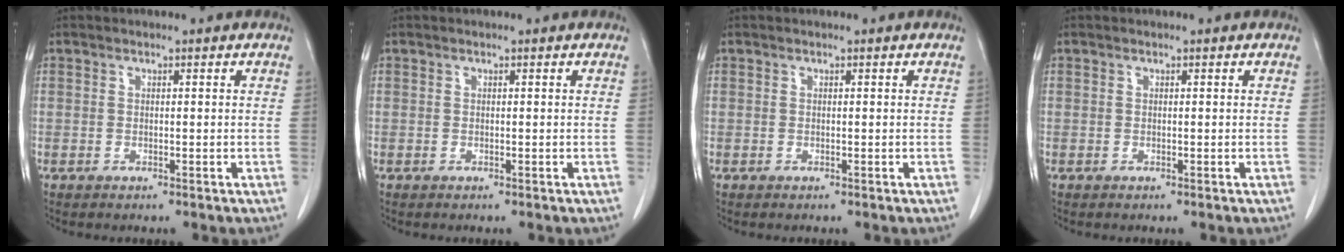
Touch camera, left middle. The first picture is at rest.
{"total": 0.0}
{"total": 0.0}
{"total": 0.0}